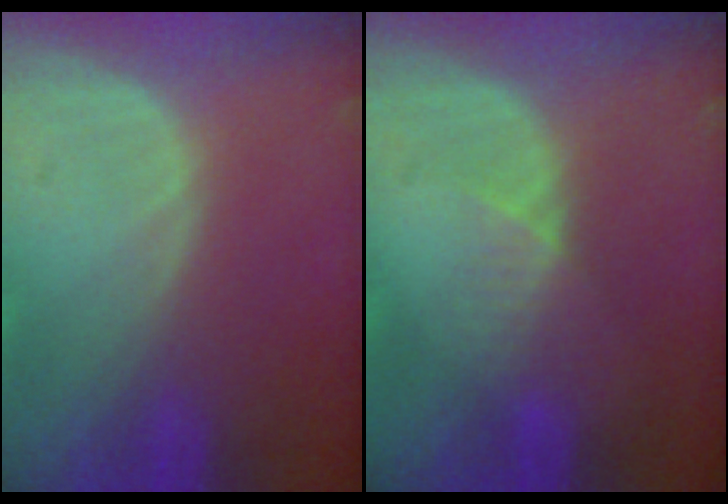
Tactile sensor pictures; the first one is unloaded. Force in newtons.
{"total": 3.0, "press": 2.6, "slide": 1.5}